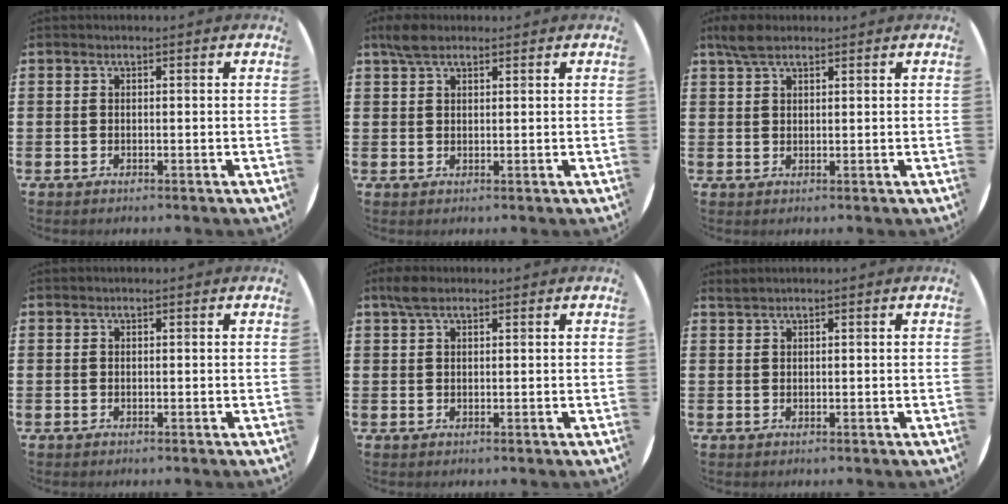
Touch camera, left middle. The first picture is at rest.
{"total": 3.0, "force": [2.3, 1.2, 1.6], "torque": [-0.028, 0.004, 0.041]}
{"total": 3.3, "force": [2.5, 1.2, 1.7], "torque": [-0.039, 0.006, 0.046]}
{"total": 0.0}
{"total": 2.3, "force": [1.7, 0.9, 1.4], "torque": [-0.031, 0.006, 0.030]}
{"total": 0.7, "force": [0.7, -0.1, 0.0], "torque": [0.000, 0.000, 0.013]}